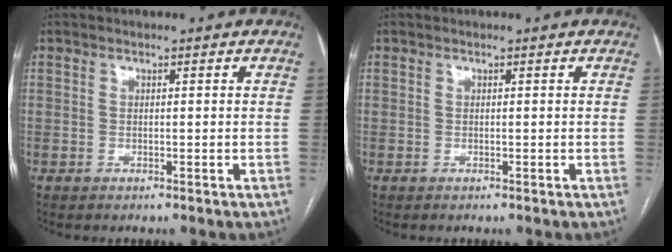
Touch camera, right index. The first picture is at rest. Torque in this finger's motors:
{"motor_torque": [0.00, 0.00, 0.00, 0.00]}